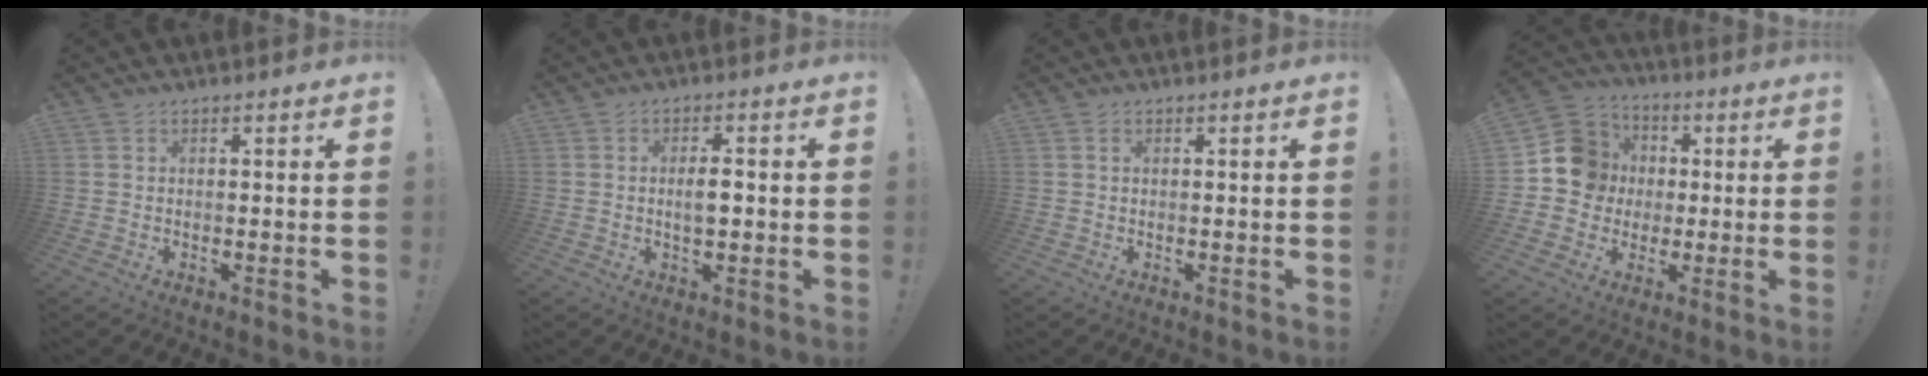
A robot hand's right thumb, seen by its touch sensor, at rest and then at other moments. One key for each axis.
{"total": 4.3, "fx": -0.3, "fy": 1.9, "fz": 3.9, "tx": -0.066, "ty": 0.001, "tz": -0.011}
{"total": 0.5, "fx": 0.1, "fy": 0.2, "fz": 0.5, "tx": -0.012, "ty": 0.003, "tz": 0.002}
{"total": 12.9, "fx": 0.5, "fy": 12.1, "fz": 4.3, "tx": -0.040, "ty": 0.015, "tz": 0.021}